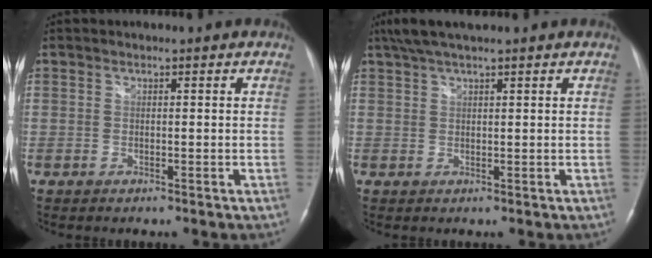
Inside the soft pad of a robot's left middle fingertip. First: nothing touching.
{"total": 5.6, "force": [4.5, 0.4, 3.4], "torque": [-0.064, 0.038, 0.081]}